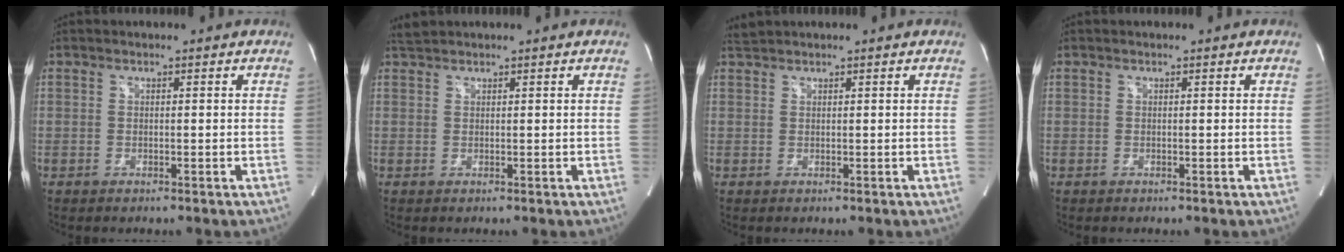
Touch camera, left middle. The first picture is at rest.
{"total": 1.3, "force": [1.3, -0.1, 0.0], "torque": [-0.007, 0.013, 0.032]}
{"total": 1.2, "force": [1.2, -0.3, -0.1], "torque": [-0.004, 0.012, 0.030]}
{"total": 0.0}